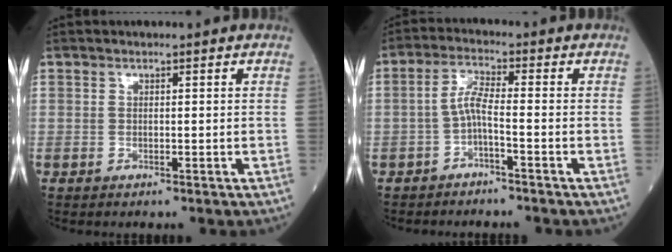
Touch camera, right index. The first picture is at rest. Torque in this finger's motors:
{"motor_torque": [0.27, -0.17, 0.03, 0.05]}